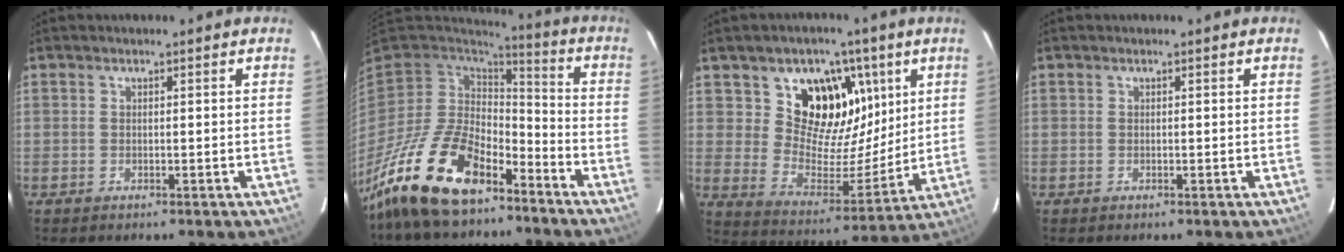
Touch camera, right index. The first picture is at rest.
{"total": 19.3, "force": [-12.9, 8.7, 11.4], "torque": [-0.240, -0.023, -0.235]}
{"total": 15.7, "force": [7.6, 11.7, 7.2], "torque": [-0.132, -0.006, 0.139]}
{"total": 0.0}